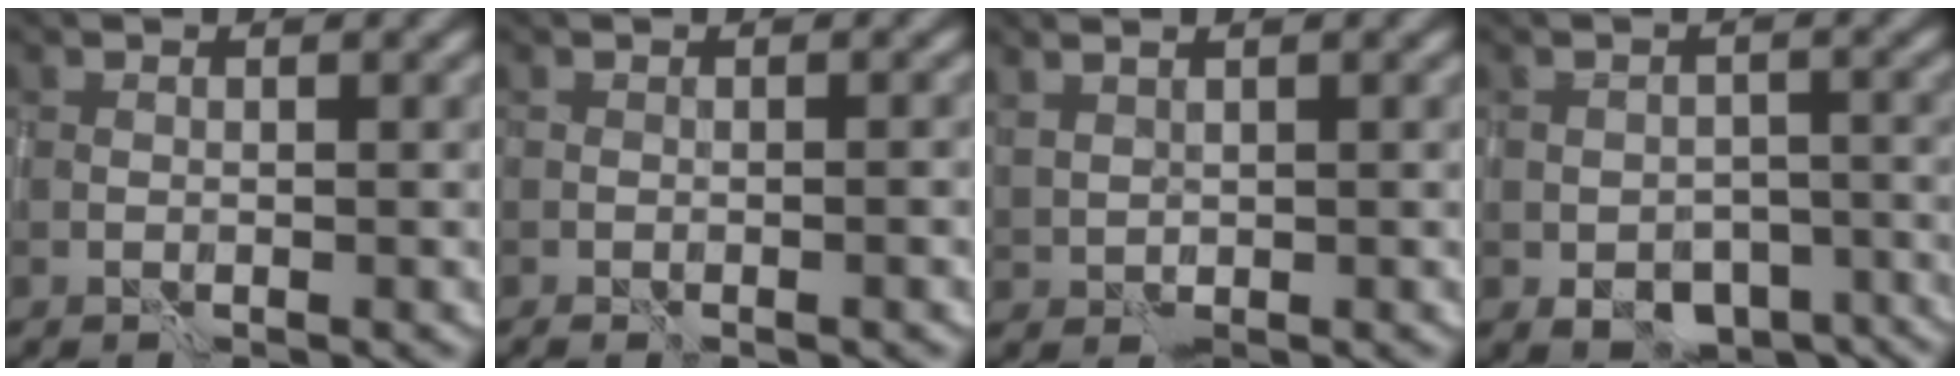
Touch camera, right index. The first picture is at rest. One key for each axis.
{"total": 1.5, "fx": -0.7, "fy": 0.5, "fz": 1.1, "tx": -0.004, "ty": 0.013, "tz": -0.010}
{"total": 1.2, "fx": 1.1, "fy": 0.3, "fz": 0.4, "tx": -0.007, "ty": -0.001, "tz": 0.029}
{"total": 6.4, "fx": -4.0, "fy": 4.0, "fz": 2.9, "tx": -0.029, "ty": -0.015, "tz": -0.044}